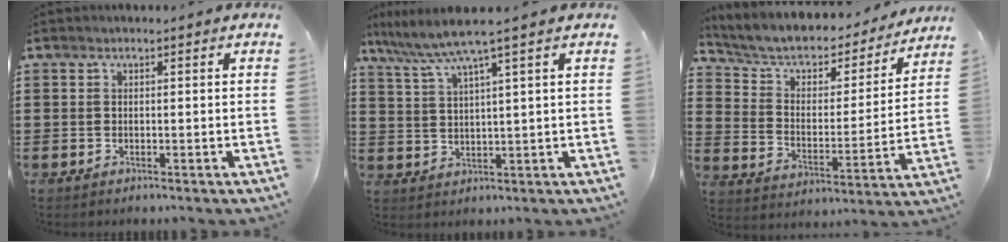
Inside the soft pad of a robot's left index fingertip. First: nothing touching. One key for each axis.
{"total": 4.9, "fx": 3.2, "fy": -0.4, "fz": 3.7, "tx": -0.086, "ty": -0.015, "tz": 0.049}
{"total": 5.0, "fx": 3.7, "fy": 2.8, "fz": 1.9, "tx": -0.064, "ty": -0.026, "tz": 0.056}